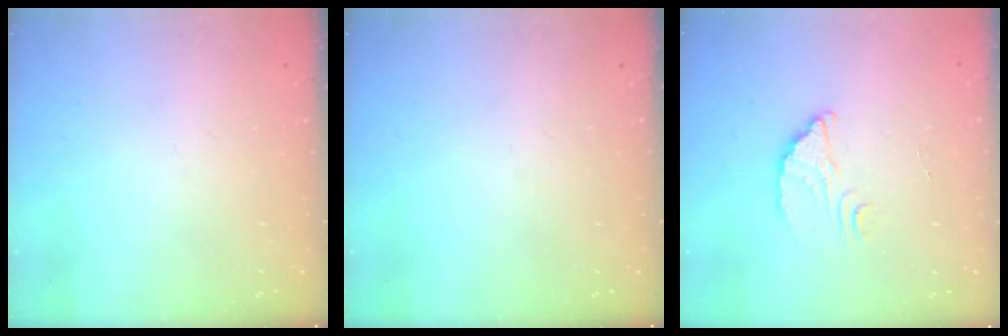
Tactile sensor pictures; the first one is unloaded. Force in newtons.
{"total": 0.0}
{"total": 2.7, "press": 2.7, "slide": 0.1}